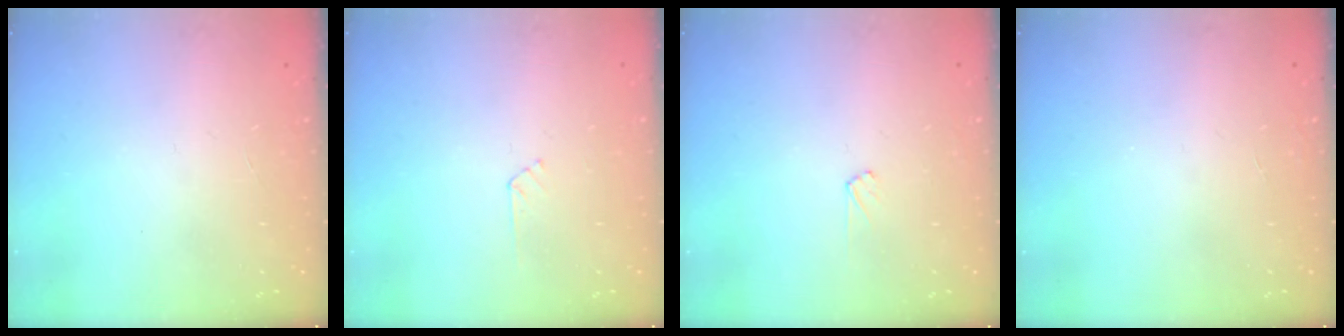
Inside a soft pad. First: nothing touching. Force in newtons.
{"total": 3.0, "press": 3.0, "slide": 0.3}
{"total": 4.8, "press": 4.8, "slide": 0.6}
{"total": 0.0}